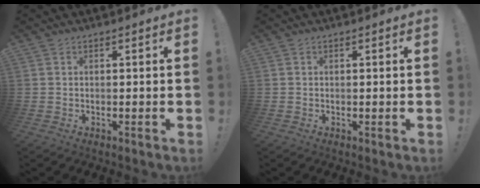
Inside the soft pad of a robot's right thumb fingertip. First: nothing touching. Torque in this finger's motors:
{"motor_torque": [0.04, -0.06, -0.05, -0.07, -0.05]}